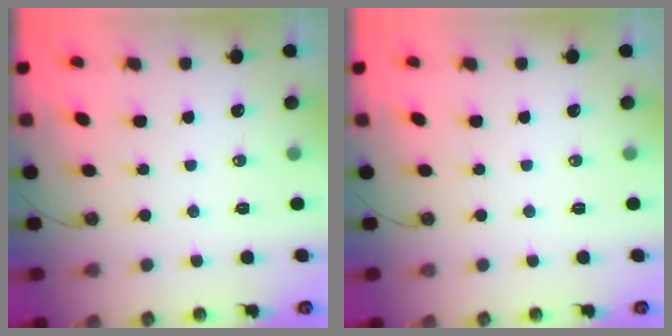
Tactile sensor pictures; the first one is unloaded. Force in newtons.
{"total": 0.0}